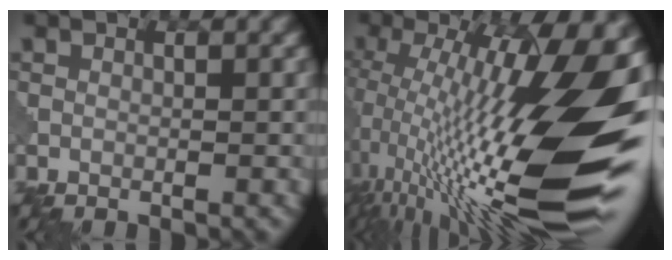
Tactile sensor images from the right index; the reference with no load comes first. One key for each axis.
{"total": 19.9, "fx": -0.8, "fy": 5.2, "fz": 19.2, "tx": -0.298, "ty": 0.000, "tz": -0.010}